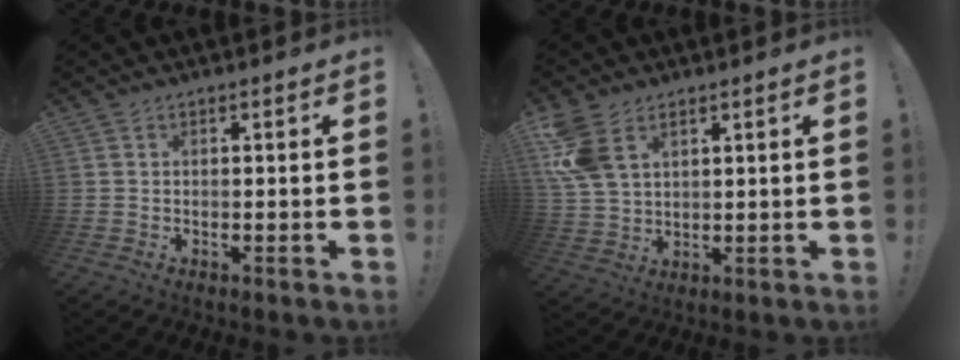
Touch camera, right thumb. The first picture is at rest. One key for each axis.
{"total": 9.3, "fx": 4.6, "fy": 6.0, "fz": 5.4, "tx": -0.110, "ty": -0.012, "tz": 0.093}